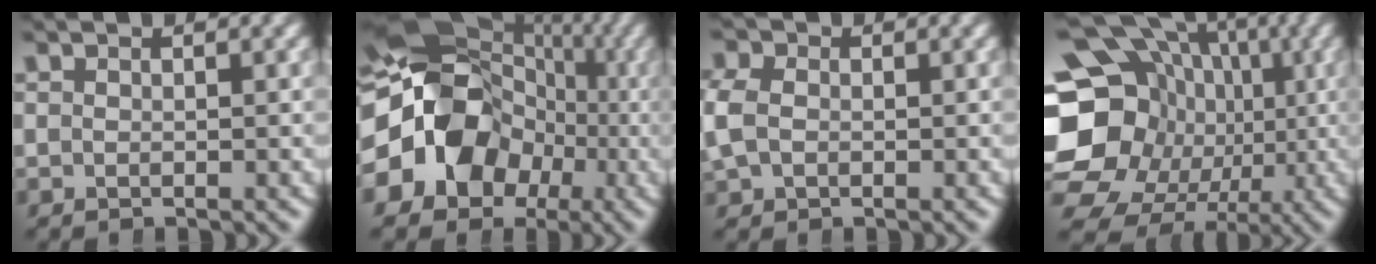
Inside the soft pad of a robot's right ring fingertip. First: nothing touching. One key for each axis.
{"total": 19.3, "fx": 0.8, "fy": 15.1, "fz": 12.0, "tx": -0.217, "ty": -0.020, "tz": 0.011}
{"total": 3.0, "fx": 0.1, "fy": 2.7, "fz": 1.2, "tx": -0.050, "ty": -0.009, "tz": 0.008}
{"total": 23.2, "fx": -0.6, "fy": 20.3, "fz": 11.1, "tx": -0.228, "ty": -0.055, "tz": -0.014}